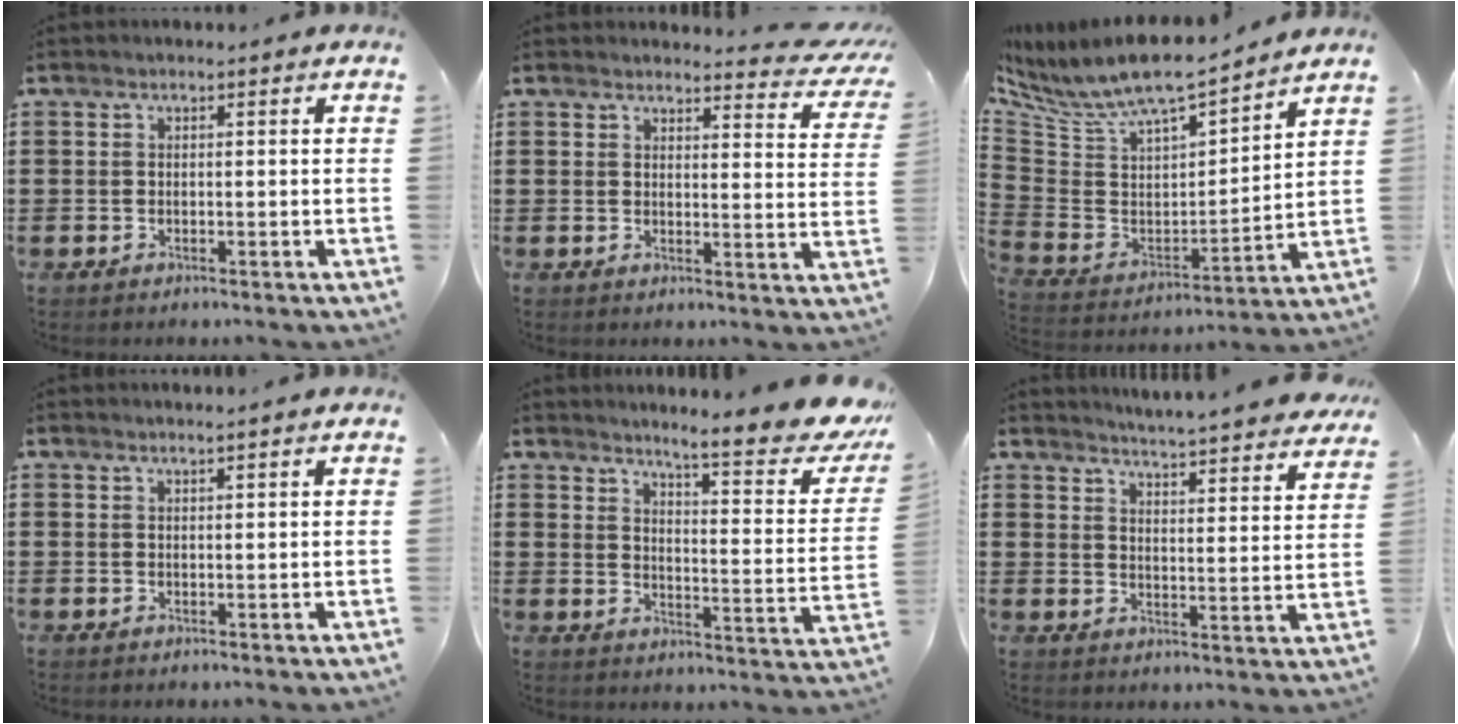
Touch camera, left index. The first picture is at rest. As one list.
[{"total": 3.3, "force": [3.1, 0.4, 1.0], "torque": [-0.017, -0.018, 0.052]}, {"total": 8.1, "force": [7.2, 1.5, 3.4], "torque": [-0.102, -0.057, 0.120]}, {"total": 0.8, "force": [0.7, -0.2, 0.2], "torque": [-0.002, -0.003, 0.014]}, {"total": 8.1, "force": [6.8, 0.1, 4.5], "torque": [-0.081, -0.053, 0.107]}, {"total": 4.3, "force": [4.2, -0.6, 0.1], "torque": [-0.017, -0.038, 0.069]}]